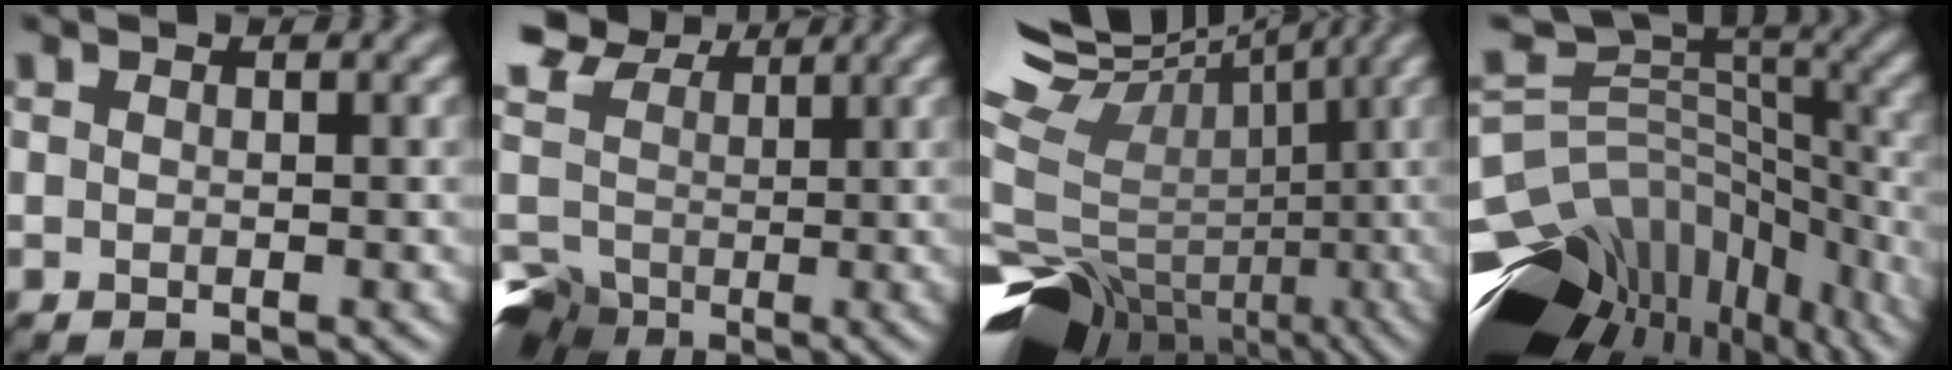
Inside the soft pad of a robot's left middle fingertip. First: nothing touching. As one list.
[{"total": 9.1, "force": [1.4, 7.7, 4.6], "torque": [-0.121, 0.021, 0.025]}, {"total": 13.8, "force": [-2.0, 10.2, 9.1], "torque": [-0.214, 0.036, -0.003]}, {"total": 15.0, "force": [-7.6, 8.8, 9.4], "torque": [-0.181, 0.029, -0.072]}]